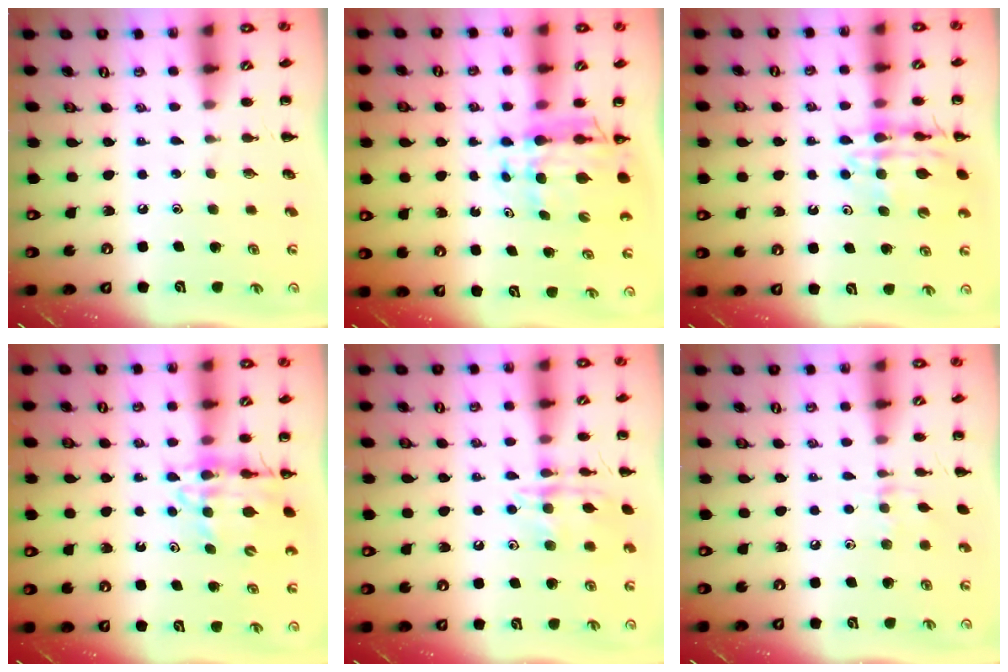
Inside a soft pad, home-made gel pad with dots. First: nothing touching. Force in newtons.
{"total": 8.2, "press": 7.7, "slide": 2.9}
{"total": 13.0, "press": 12.6, "slide": 3.1}
{"total": 11.6, "press": 11.1, "slide": 3.3}
{"total": 12.9, "press": 12.9, "slide": 0.6}
{"total": 5.2, "press": 4.8, "slide": 1.8}